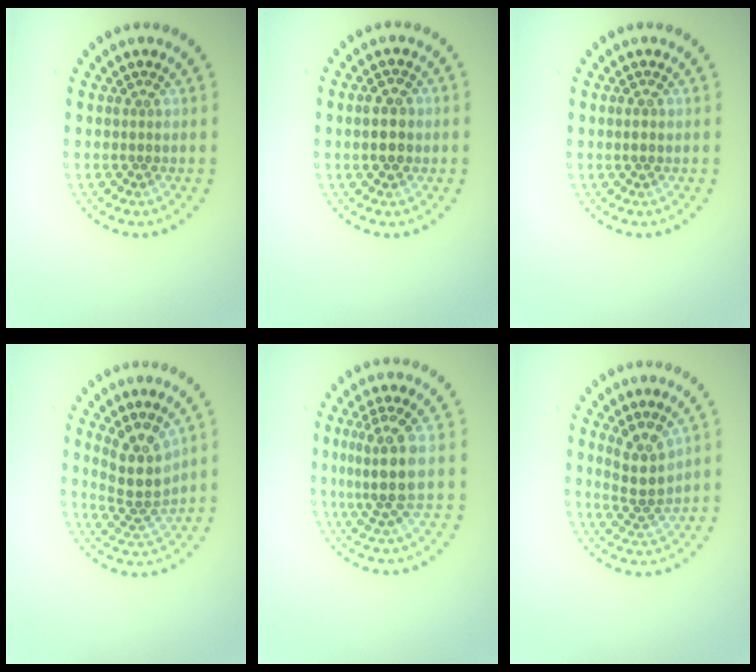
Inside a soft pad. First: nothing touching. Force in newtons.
{"total": 2.5, "press": 2.5, "slide": 0.2}
{"total": 1.1, "press": 1.1, "slide": 0.1}
{"total": 3.9, "press": 3.3, "slide": 2.2}
{"total": 3.9, "press": 3.0, "slide": 2.4}
{"total": 3.0, "press": 2.3, "slide": 1.9}